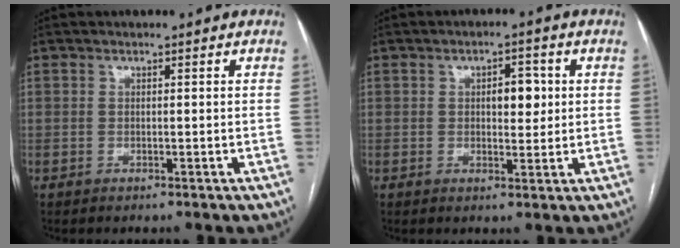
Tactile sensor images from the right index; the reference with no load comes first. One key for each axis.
{"total": 4.4, "fx": 0.8, "fy": 2.1, "fz": 3.8, "tx": -0.055, "ty": 0.007, "tz": 0.014}